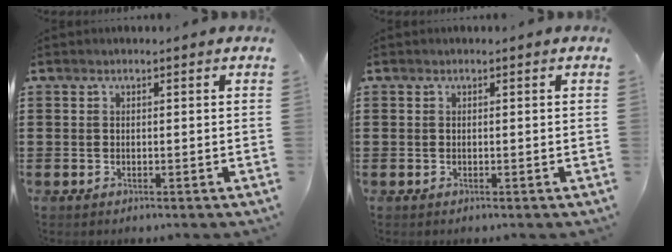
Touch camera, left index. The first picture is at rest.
{"total": 0.0}